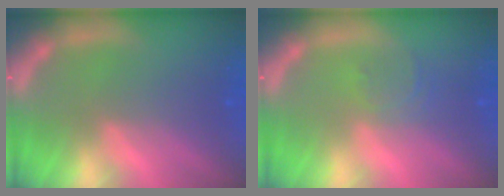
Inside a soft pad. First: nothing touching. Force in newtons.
{"total": 1.9}